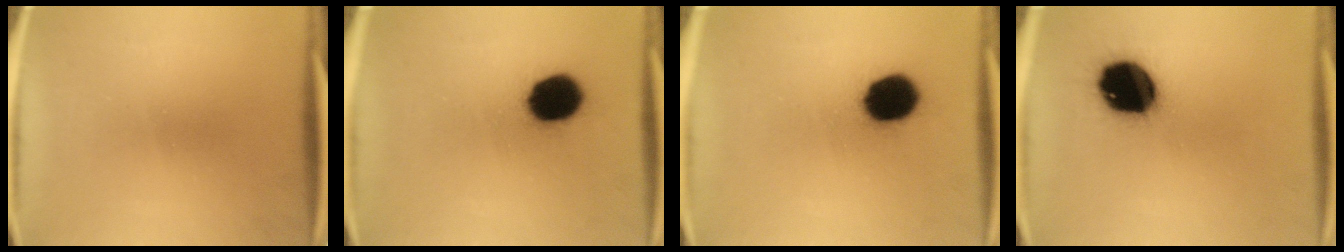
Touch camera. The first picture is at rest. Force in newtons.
{"total": 13.6}
{"total": 13.6}
{"total": 18.5}